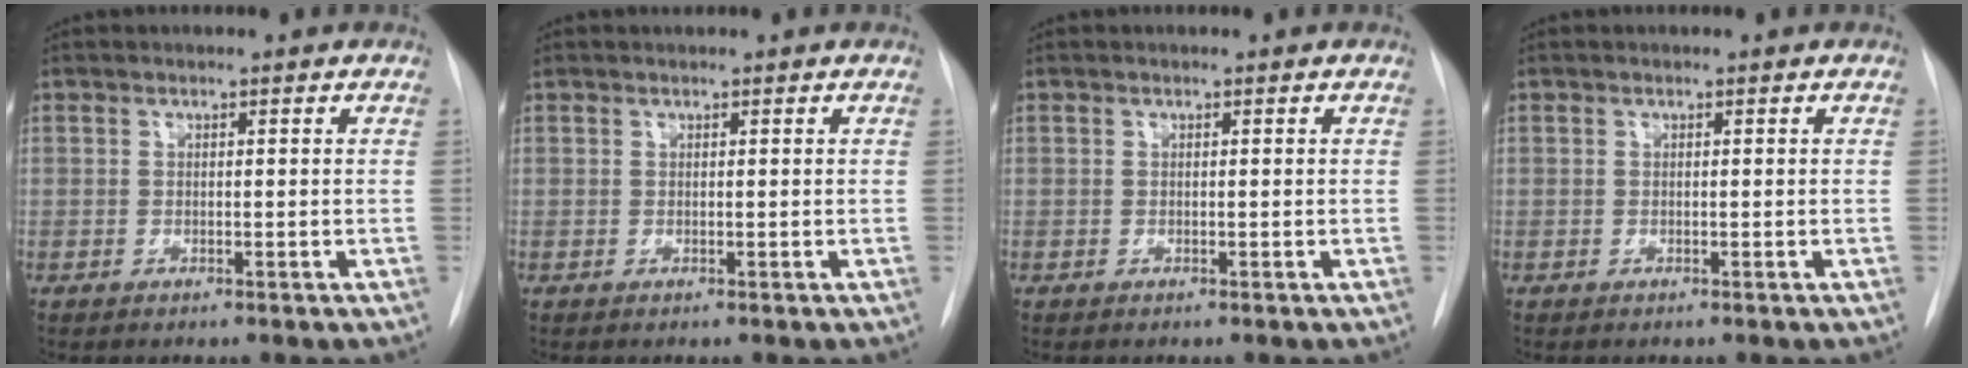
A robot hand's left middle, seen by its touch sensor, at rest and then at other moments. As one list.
[{"total": 0.6, "force": [0.6, 0.1, 0.1], "torque": [-0.007, 0.018, 0.014]}, {"total": 0.0}, {"total": 0.0}]